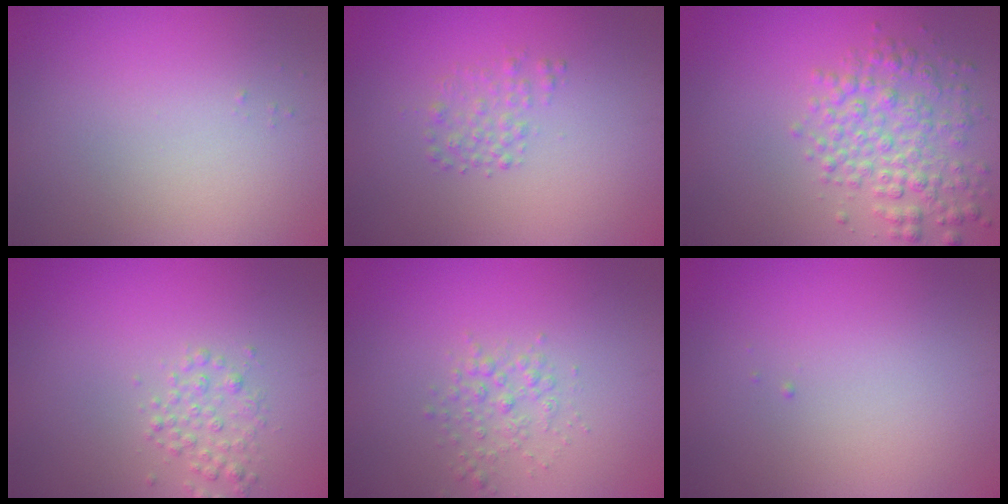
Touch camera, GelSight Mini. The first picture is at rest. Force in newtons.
{"total": 1.5, "press": 1.5, "slide": 0.0}
{"total": 4.1, "press": 4.1, "slide": 0.1}
{"total": 1.8, "press": 1.8, "slide": 0.0}
{"total": 1.9, "press": 1.9, "slide": 0.1}
{"total": 0.0}